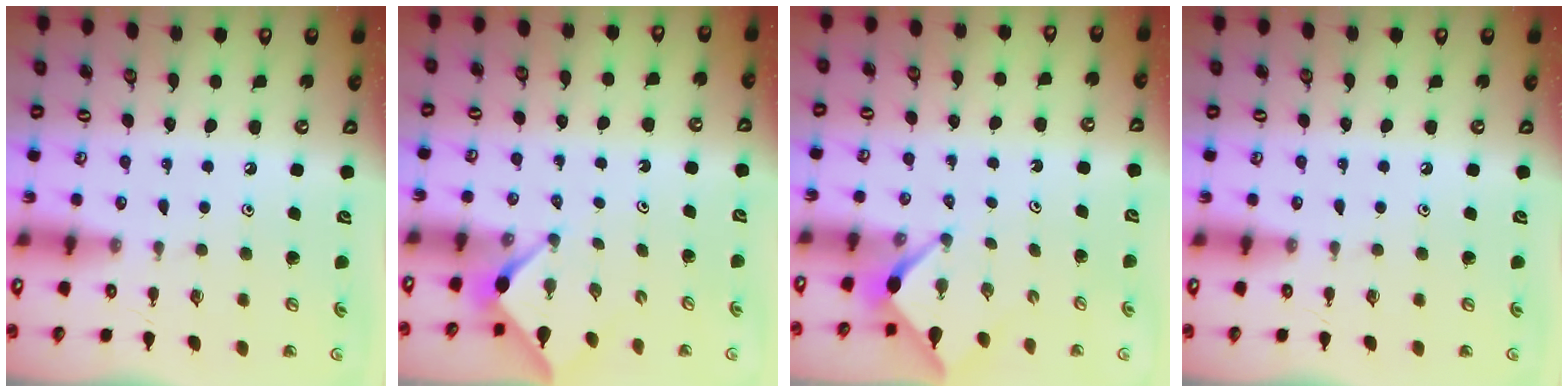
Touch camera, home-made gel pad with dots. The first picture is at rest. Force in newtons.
{"total": 3.1, "press": 3.1, "slide": 0.2}
{"total": 2.5, "press": 2.5, "slide": 0.3}
{"total": 0.0}